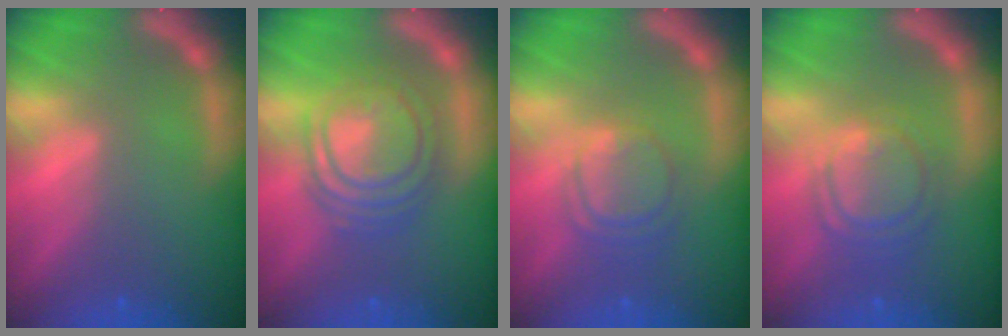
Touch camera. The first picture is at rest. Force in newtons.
{"total": 8.1}
{"total": 4.5}
{"total": 5.6}